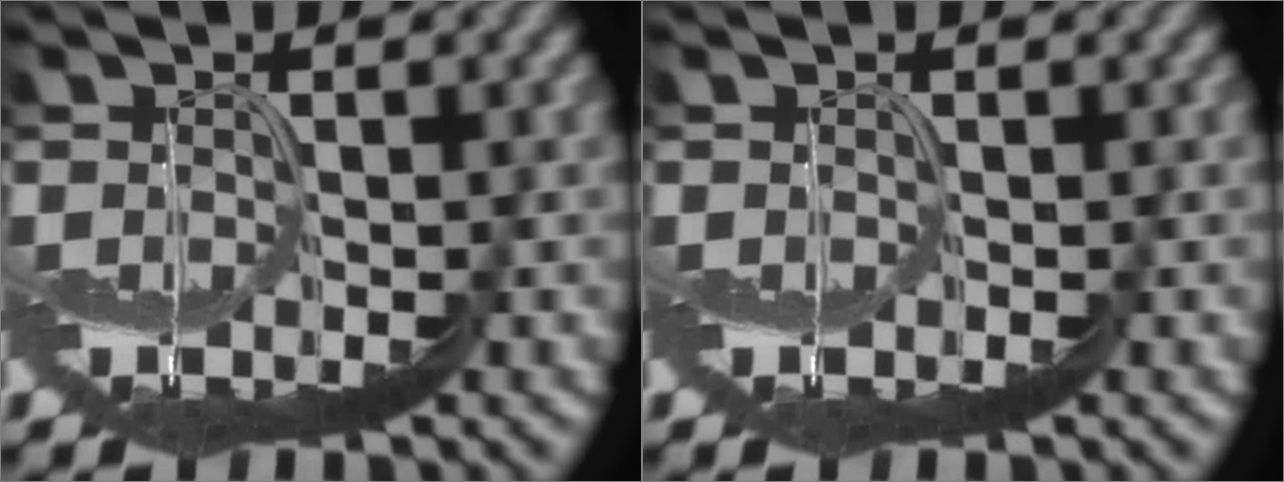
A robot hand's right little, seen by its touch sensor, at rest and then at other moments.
{"total": 0.0}